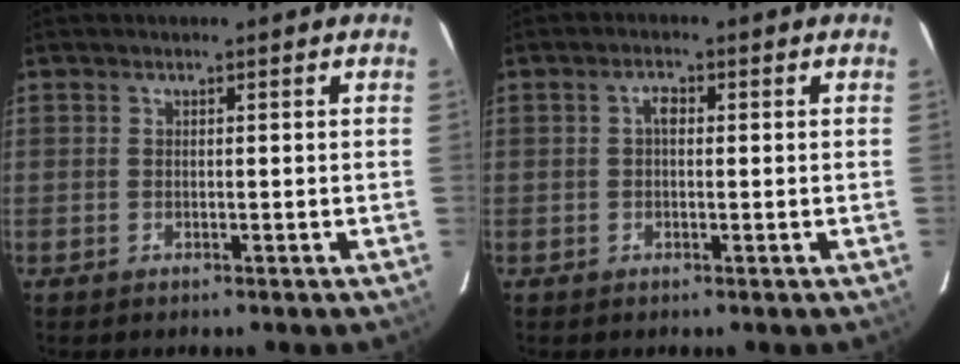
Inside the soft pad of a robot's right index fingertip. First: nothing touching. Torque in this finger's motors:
{"motor_torque": [0.24, -0.06, 0.18, 0.01]}